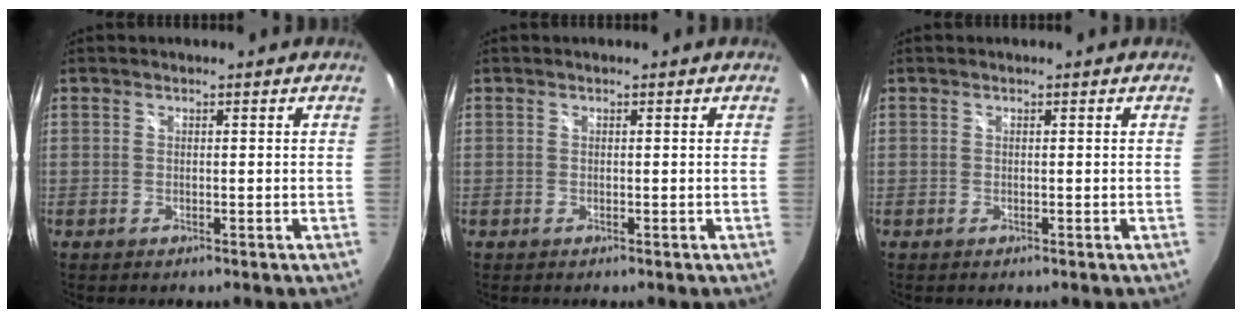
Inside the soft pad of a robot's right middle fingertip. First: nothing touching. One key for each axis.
{"total": 0.0}
{"total": 0.0}